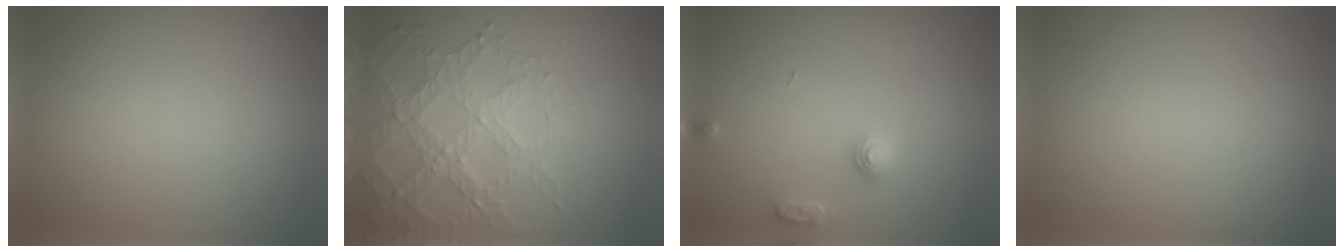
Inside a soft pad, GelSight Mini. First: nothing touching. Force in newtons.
{"total": 4.7, "press": 4.1, "slide": 2.2}
{"total": 1.7, "press": 1.7, "slide": 0.3}
{"total": 0.0}